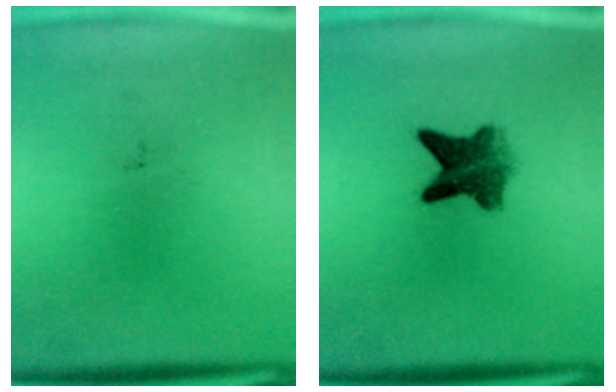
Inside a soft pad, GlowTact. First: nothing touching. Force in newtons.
{"total": 6.3}